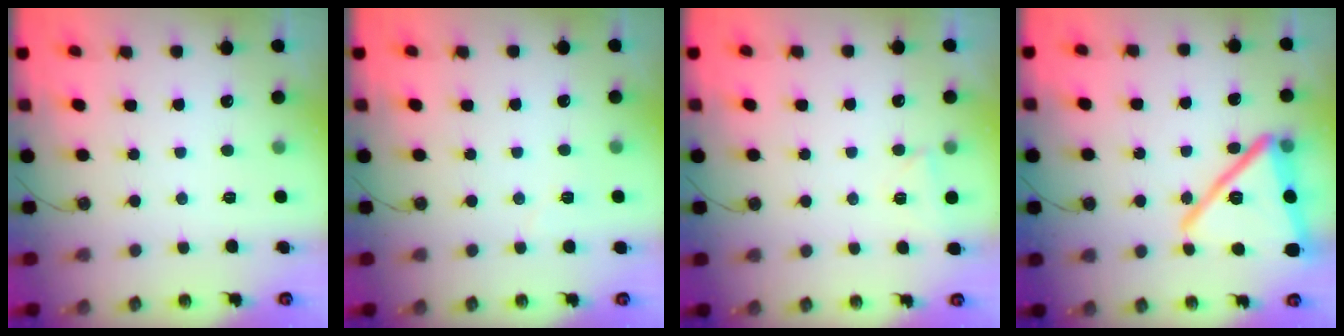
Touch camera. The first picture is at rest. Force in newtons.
{"total": 3.9, "press": 3.1, "slide": 2.3}
{"total": 2.8, "press": 2.7, "slide": 0.6}
{"total": 21.8, "press": 20.7, "slide": 6.8}